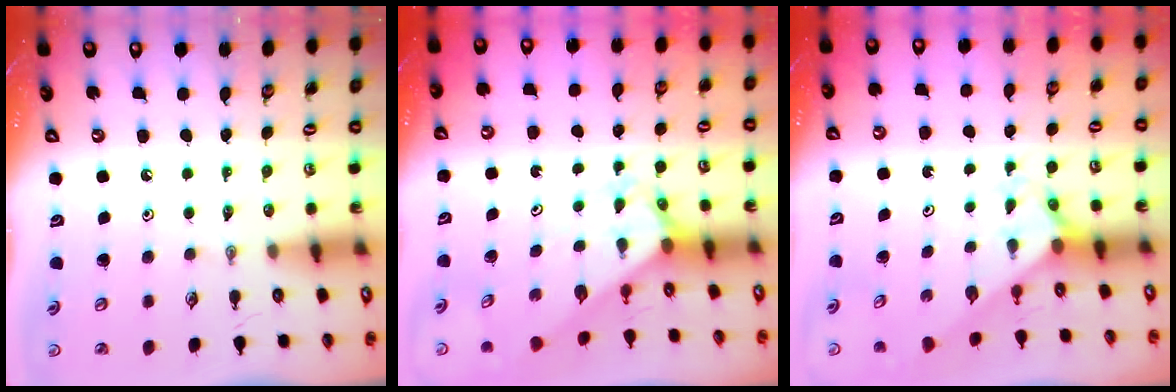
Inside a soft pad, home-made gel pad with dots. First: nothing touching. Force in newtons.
{"total": 3.0, "press": 2.9, "slide": 0.4}
{"total": 2.1, "press": 2.1, "slide": 0.1}